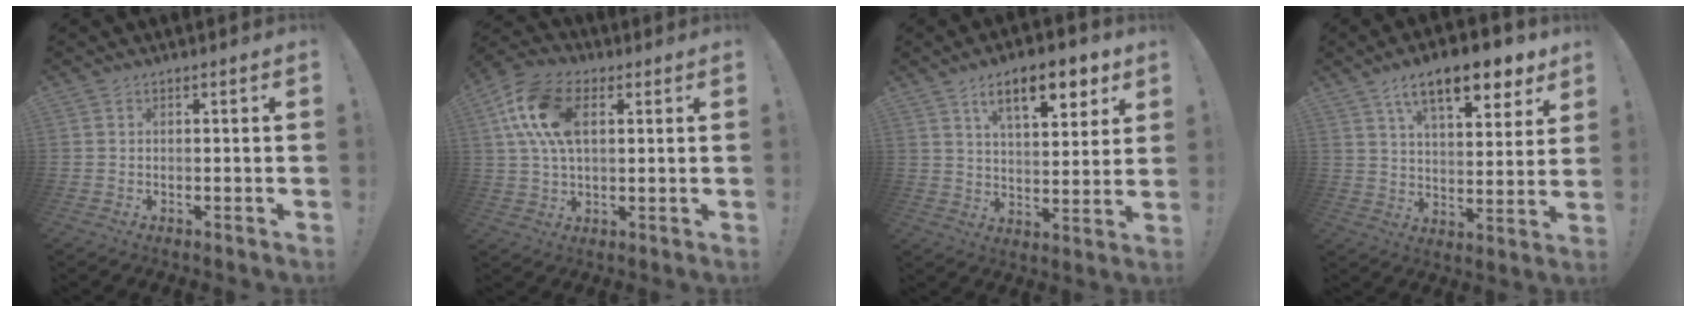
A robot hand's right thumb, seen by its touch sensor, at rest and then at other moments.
{"total": 15.6, "force": [4.3, 9.6, 11.5], "torque": [-0.232, 0.005, 0.082]}
{"total": 13.9, "force": [7.7, 5.3, 10.3], "torque": [-0.155, -0.030, 0.125]}
{"total": 14.5, "force": [9.1, 5.3, 10.0], "torque": [-0.155, -0.052, 0.152]}